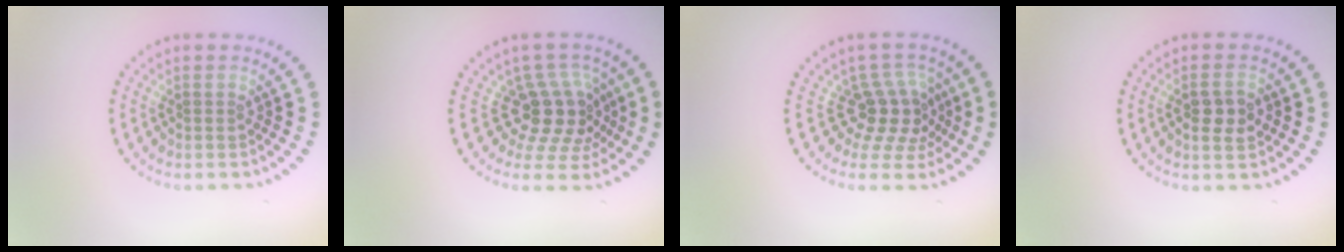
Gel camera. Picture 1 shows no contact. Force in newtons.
{"total": 4.4, "press": 3.3, "slide": 2.9}
{"total": 3.7, "press": 2.8, "slide": 2.3}
{"total": 2.6, "press": 2.6, "slide": 0.2}